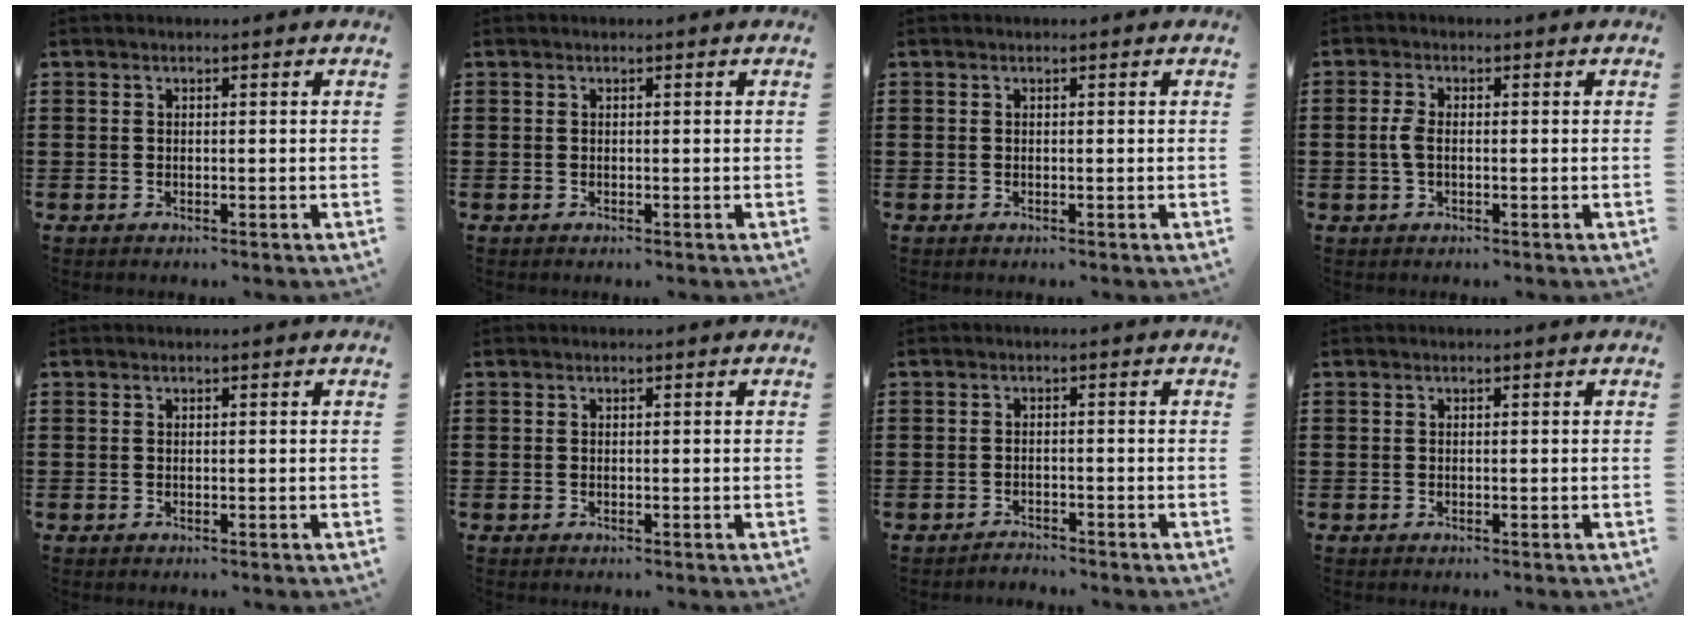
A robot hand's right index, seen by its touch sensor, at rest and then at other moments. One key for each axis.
{"total": 0.0}
{"total": 0.0}
{"total": 2.9, "fx": -0.2, "fy": 1.4, "fz": 2.6, "tx": -0.072, "ty": -0.004, "tz": -0.012}
{"total": 0.0}
{"total": 0.0}
{"total": 1.4, "fx": -1.4, "fy": 0.1, "fz": -0.1, "tx": -0.003, "ty": 0.003, "tz": -0.032}
{"total": 0.0}